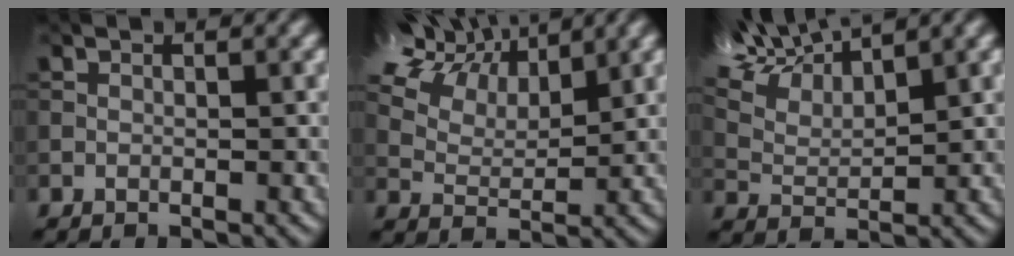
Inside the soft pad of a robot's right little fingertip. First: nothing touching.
{"total": 10.2, "force": [7.0, 5.3, 5.2], "torque": [-0.133, 0.022, 0.139]}
{"total": 8.2, "force": [7.1, 1.6, 3.7], "torque": [-0.111, 0.012, 0.131]}